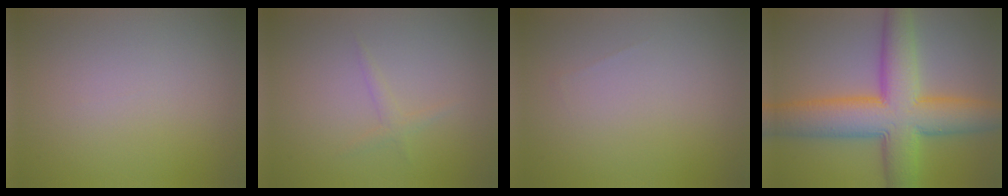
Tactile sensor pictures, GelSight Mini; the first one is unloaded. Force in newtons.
{"total": 0.9, "press": 0.9, "slide": 0.1}
{"total": 0.0}
{"total": 10.4, "press": 10.4, "slide": 0.4}